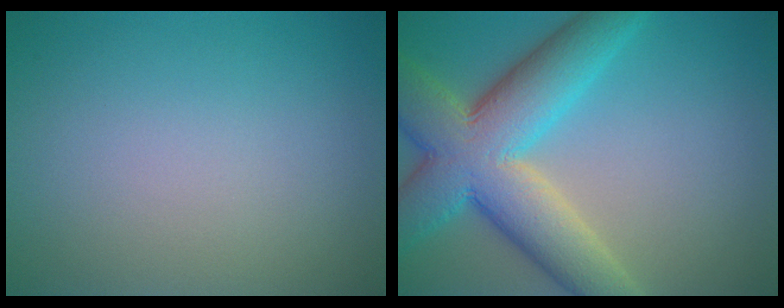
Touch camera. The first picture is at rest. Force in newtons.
{"total": 11.5, "press": 11.5, "slide": 0.8}